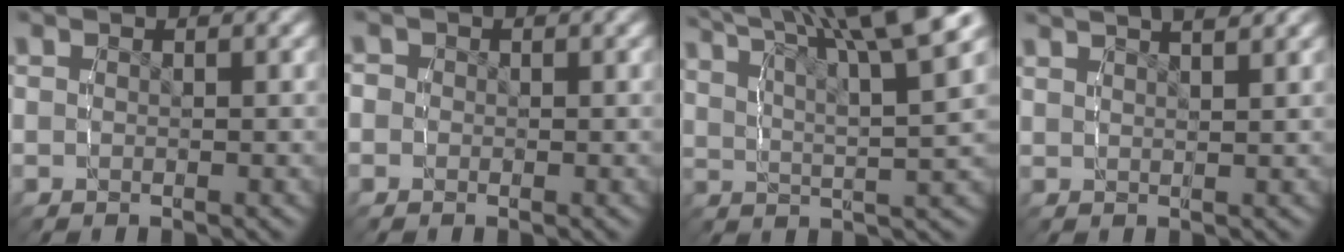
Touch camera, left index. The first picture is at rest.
{"total": 1.7, "force": [0.0, 1.6, 0.3], "torque": [-0.007, 0.003, -0.008]}
{"total": 8.7, "force": [5.3, 2.3, 6.5], "torque": [-0.083, 0.010, 0.078]}
{"total": 4.4, "force": [3.5, 0.8, 2.5], "torque": [-0.029, 0.009, 0.058]}